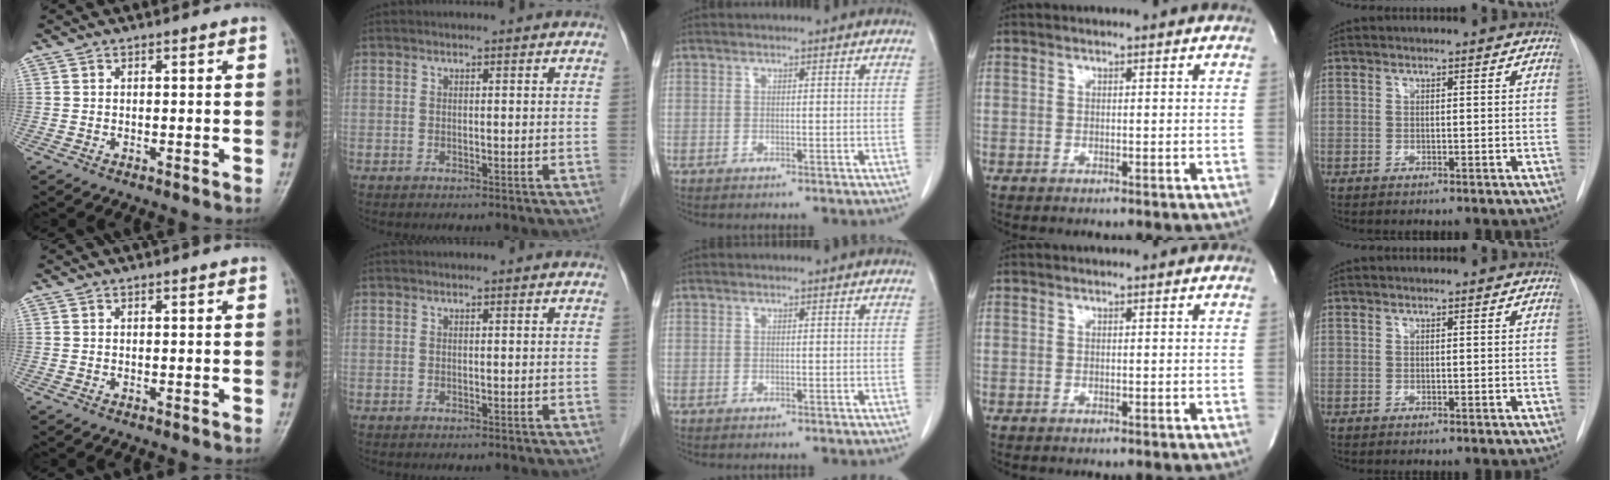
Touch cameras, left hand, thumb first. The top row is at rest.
{}